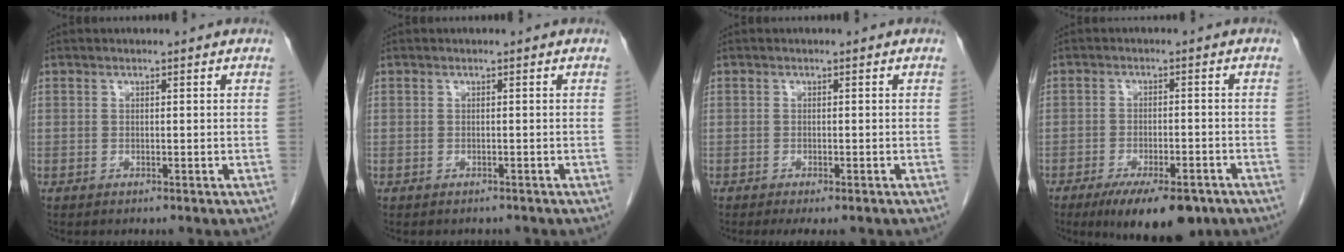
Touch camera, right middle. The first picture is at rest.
{"total": 1.9, "force": [-1.7, 0.8, 0.3], "torque": [-0.008, -0.002, -0.021]}
{"total": 3.4, "force": [-2.6, 0.9, 1.9], "torque": [-0.021, -0.009, -0.035]}
{"total": 11.1, "force": [-7.8, 3.5, 7.1], "torque": [-0.101, -0.010, -0.116]}